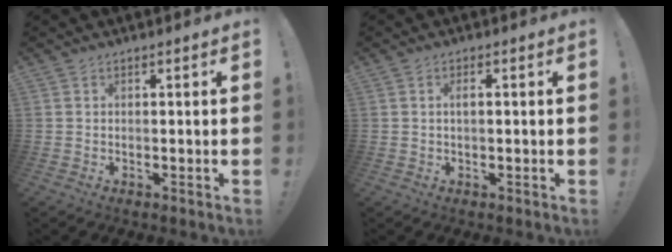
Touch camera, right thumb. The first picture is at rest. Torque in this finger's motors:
{"motor_torque": [-0.13, -0.01, -0.28, 0.27, 0.05]}